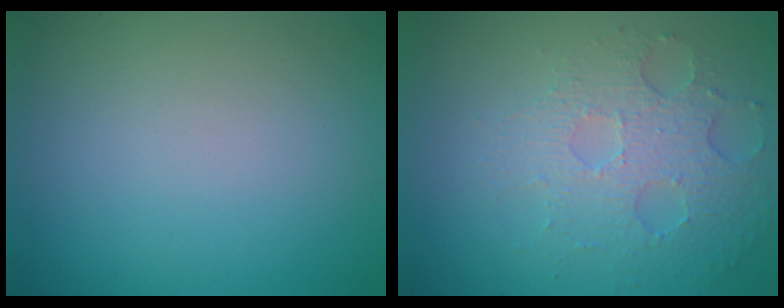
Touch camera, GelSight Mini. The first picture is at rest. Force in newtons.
{"total": 4.9, "press": 3.4, "slide": 3.5}